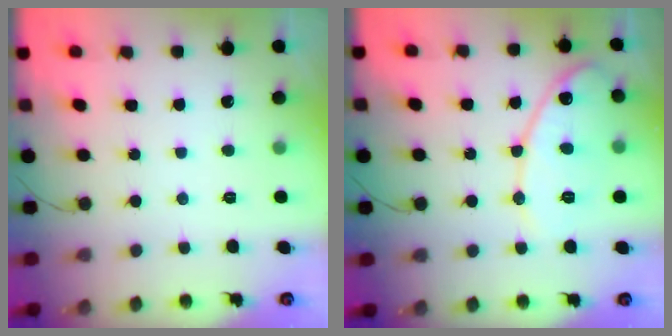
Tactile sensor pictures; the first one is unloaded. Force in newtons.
{"total": 11.2, "press": 11.2, "slide": 0.4}